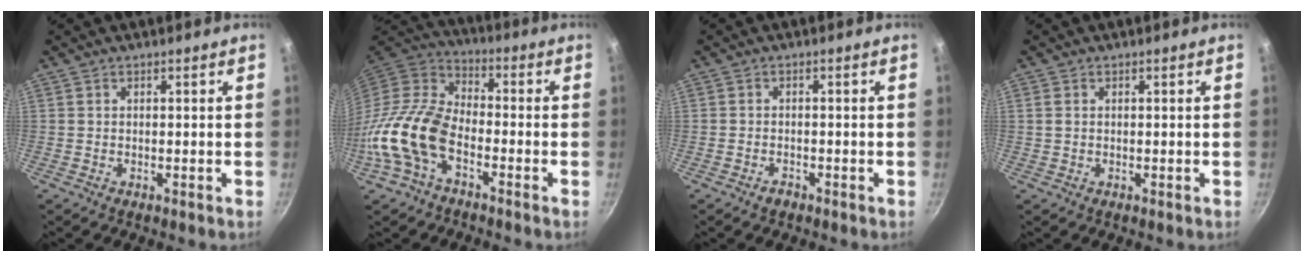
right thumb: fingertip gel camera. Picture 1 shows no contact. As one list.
[{"total": 15.1, "force": [-5.8, 9.2, 10.5], "torque": [-0.193, 0.054, -0.132]}, {"total": 1.5, "force": [-1.1, 0.8, 0.6], "torque": [-0.010, 0.013, -0.020]}, {"total": 1.1, "force": [0.3, 0.8, 0.6], "torque": [-0.013, 0.003, 0.005]}]